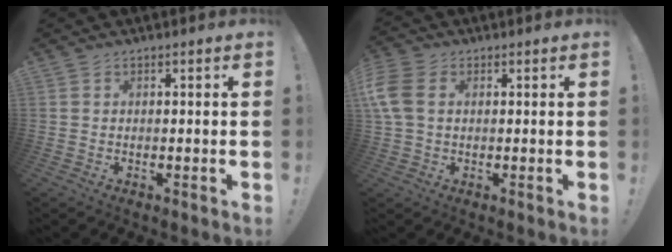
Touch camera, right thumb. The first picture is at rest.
{"total": 8.4, "force": [1.4, 5.7, 6.0], "torque": [-0.150, 0.007, 0.030]}